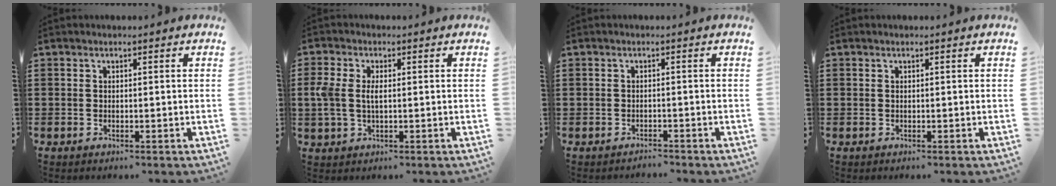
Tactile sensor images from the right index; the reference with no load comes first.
{"total": 4.1, "force": [0.3, 2.3, 3.3], "torque": [-0.092, 0.002, -0.004]}
{"total": 1.4, "force": [-1.3, 0.0, -0.3], "torque": [0.000, 0.002, -0.030]}
{"total": 0.0}